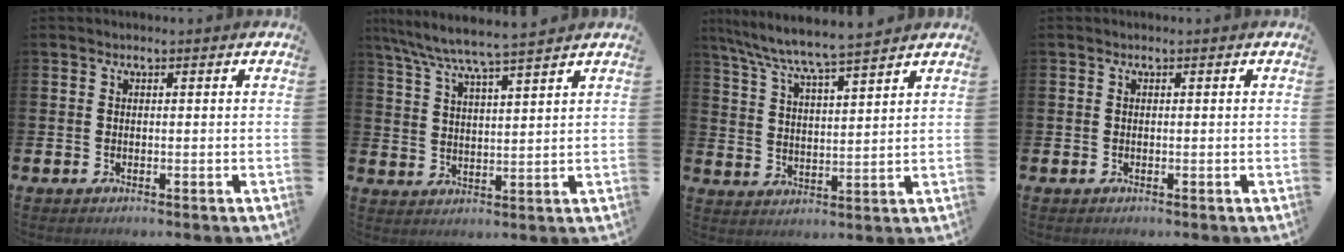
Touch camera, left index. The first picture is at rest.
{"total": 6.5, "force": [6.0, -0.2, 2.4], "torque": [-0.070, -0.032, 0.105]}
{"total": 6.9, "force": [6.6, 0.0, 2.1], "torque": [-0.070, -0.042, 0.114]}
{"total": 0.0}